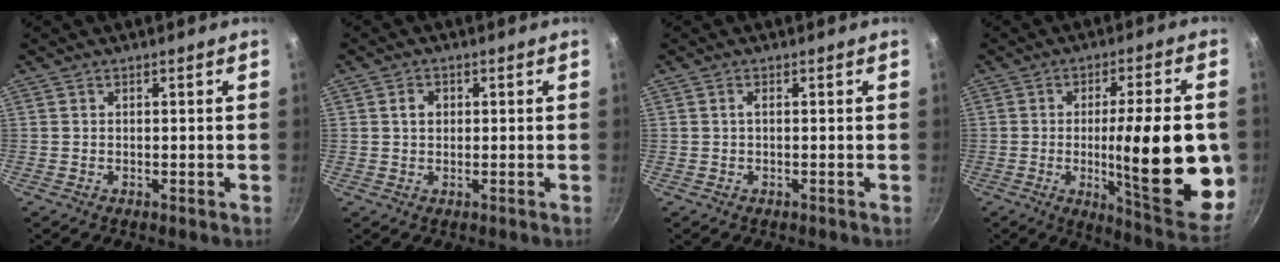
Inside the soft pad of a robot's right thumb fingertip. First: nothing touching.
{"total": 2.5, "force": [0.5, 2.0, 1.5], "torque": [-0.015, 0.006, 0.007]}
{"total": 0.7, "force": [0.0, 0.2, 0.7], "torque": [-0.017, 0.003, -0.001]}
{"total": 22.9, "force": [-2.3, 5.5, 22.1], "torque": [-0.291, -0.015, -0.028]}